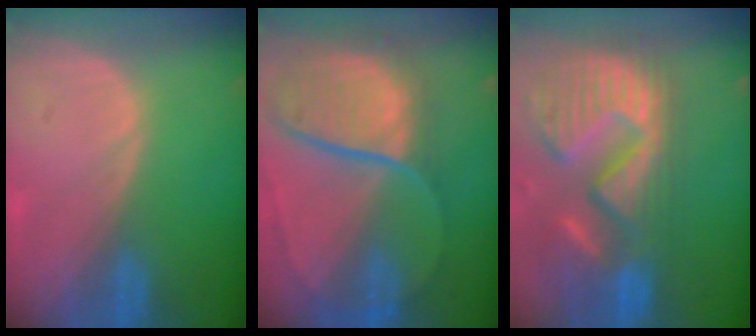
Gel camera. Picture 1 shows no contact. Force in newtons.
{"total": 11.2, "press": 9.3, "slide": 6.3}
{"total": 14.7, "press": 12.3, "slide": 8.1}